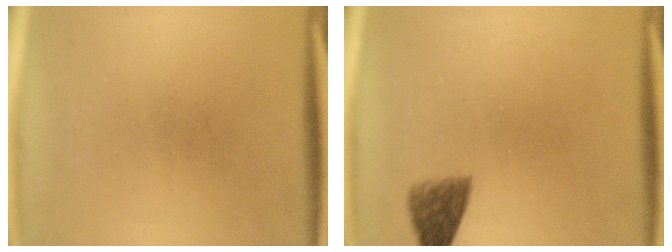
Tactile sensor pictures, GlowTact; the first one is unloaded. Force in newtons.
{"total": 3.8}